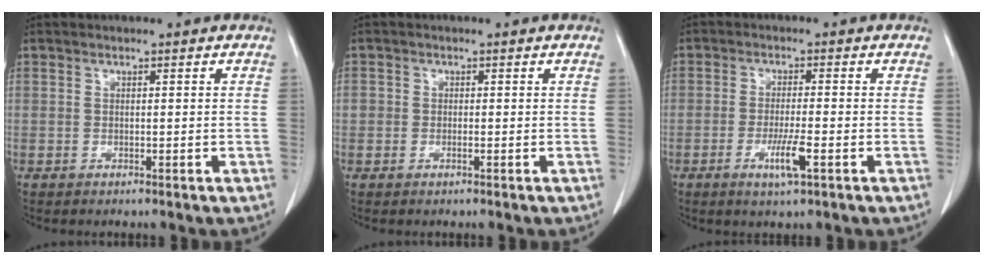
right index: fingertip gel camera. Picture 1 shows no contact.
{"total": 1.2, "force": [-0.2, 1.0, 0.6], "torque": [-0.008, 0.002, -0.004]}
{"total": 4.6, "force": [-1.9, 0.3, 4.2], "torque": [-0.082, -0.008, -0.034]}